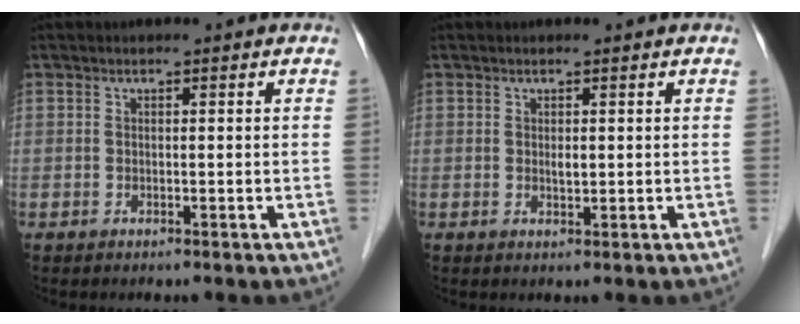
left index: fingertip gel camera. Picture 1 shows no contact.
{"total": 0.8, "force": [-0.2, 0.3, 0.7], "torque": [-0.014, -0.009, -0.003]}